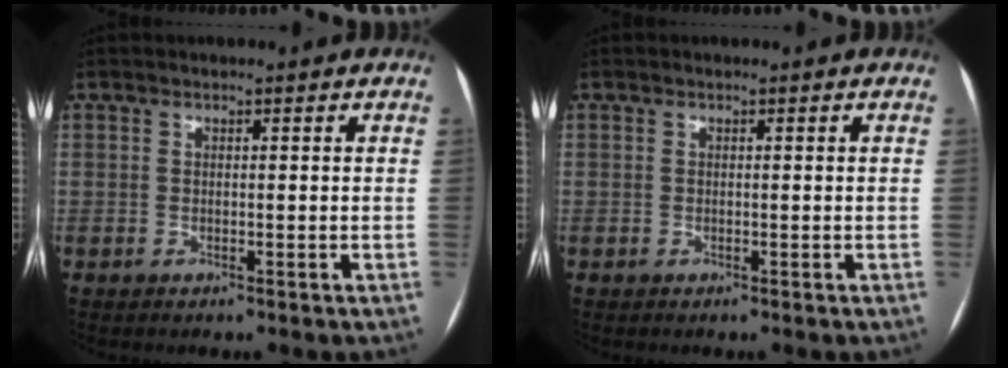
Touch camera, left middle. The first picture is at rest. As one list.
[{"total": 0.0}]